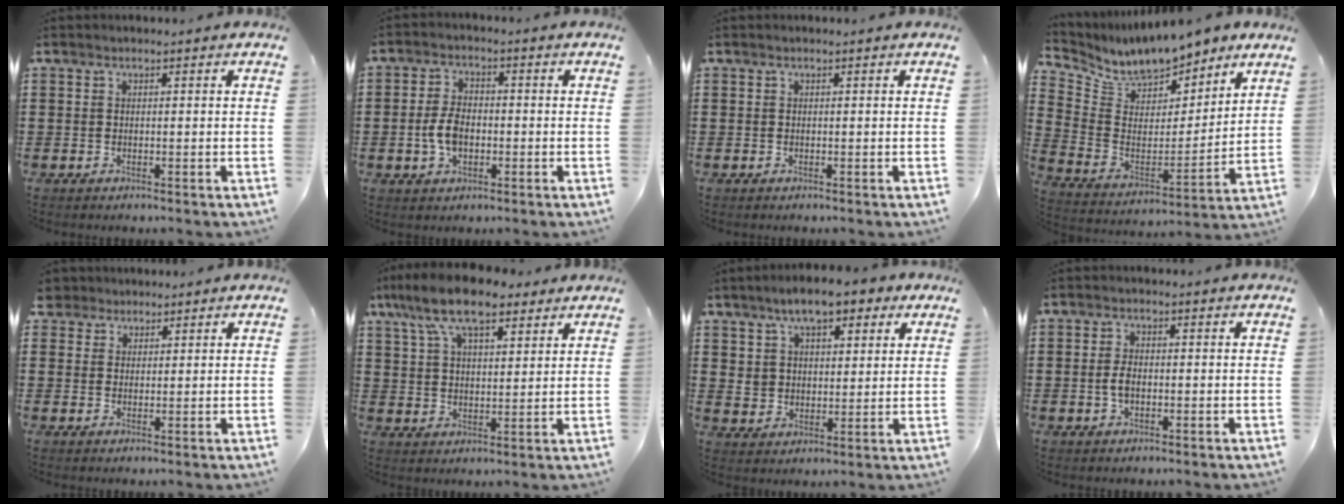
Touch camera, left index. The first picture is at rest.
{"total": 5.2, "force": [-0.9, 3.0, 4.2], "torque": [-0.104, -0.002, -0.024]}
{"total": 0.0}
{"total": 9.2, "force": [8.6, 2.7, 1.8], "torque": [-0.077, -0.058, 0.152]}
{"total": 2.9, "force": [2.2, 1.9, 0.1], "torque": [-0.016, 0.011, 0.042]}
{"total": 11.1, "force": [7.8, 3.8, 6.9], "torque": [-0.155, -0.004, 0.145]}
{"total": 8.0, "force": [5.9, 3.8, 3.9], "torque": [-0.082, -0.002, 0.103]}
{"total": 2.8, "force": [-0.2, 1.4, 2.5], "torque": [-0.056, 0.001, -0.007]}